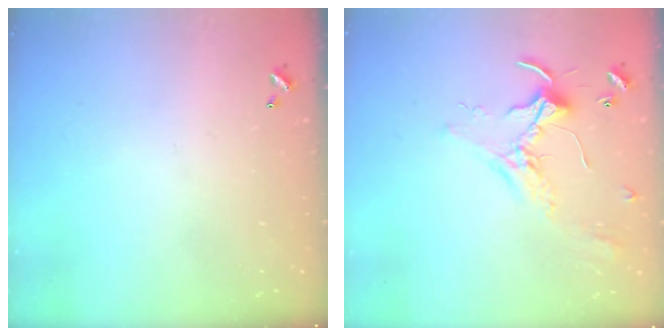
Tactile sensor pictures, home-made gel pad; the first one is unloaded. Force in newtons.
{"total": 2.2, "press": 2.1, "slide": 0.4}